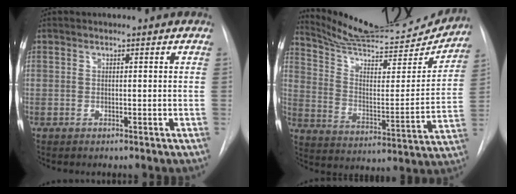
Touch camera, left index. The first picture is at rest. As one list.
[{"total": 22.3, "force": [21.4, 2.4, 6.0], "torque": [-0.105, -0.053, 0.307]}]